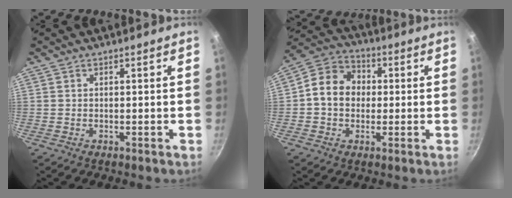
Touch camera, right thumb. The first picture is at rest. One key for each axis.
{"total": 10.3, "fx": 0.2, "fy": 8.6, "fz": 5.7, "tx": -0.068, "ty": 0.022, "tz": -0.018}